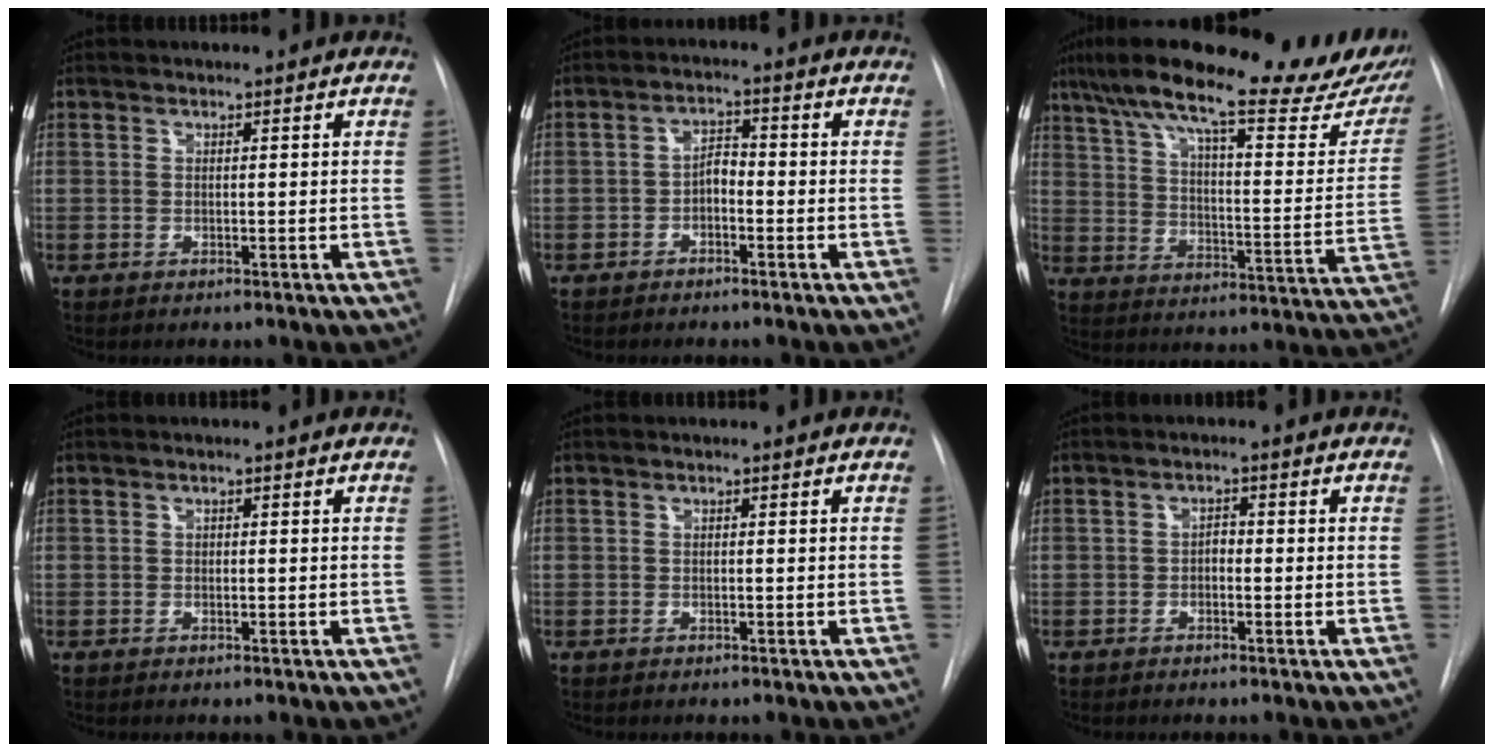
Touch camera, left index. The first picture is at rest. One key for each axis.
{"total": 2.8, "fx": -1.3, "fy": 1.4, "fz": 2.1, "tx": -0.030, "ty": 0.010, "tz": -0.025}
{"total": 31.0, "fx": 24.5, "fy": 5.6, "fz": 18.2, "tx": -0.254, "ty": -0.009, "tz": 0.326}
{"total": 0.0}
{"total": 0.0}
{"total": 1.4, "fx": -0.5, "fy": 0.9, "fz": 1.0, "tx": -0.009, "ty": 0.005, "tz": -0.011}